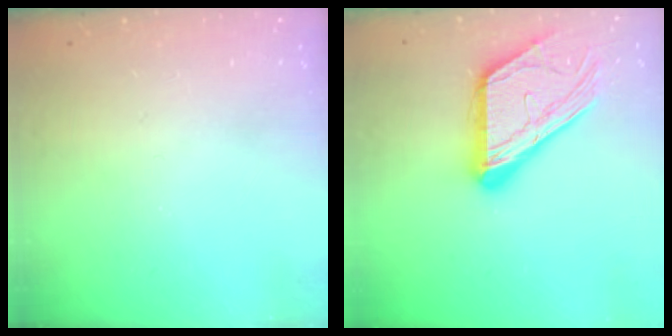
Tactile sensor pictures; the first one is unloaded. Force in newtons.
{"total": 17.1, "press": 17.0, "slide": 1.6}